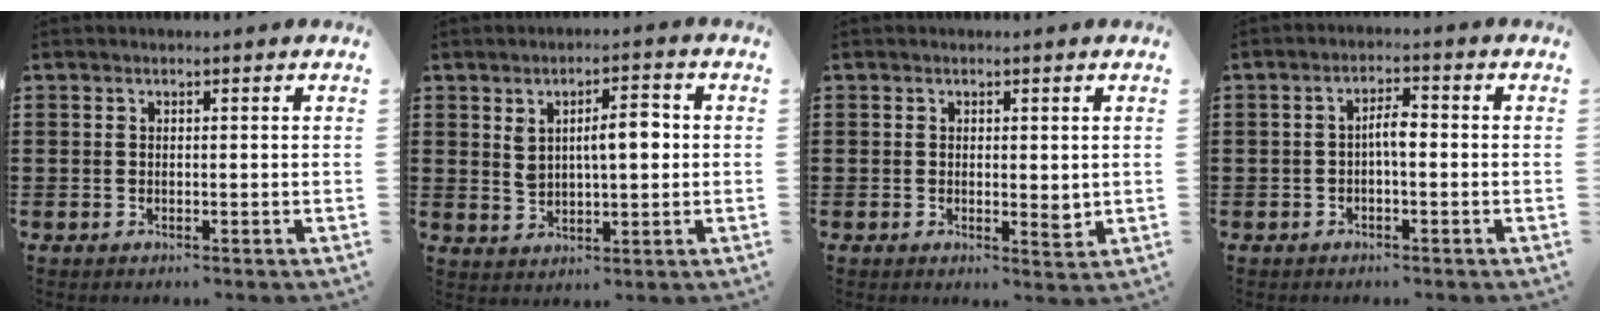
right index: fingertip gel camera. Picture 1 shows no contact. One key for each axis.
{"total": 5.6, "fx": 1.0, "fy": 2.3, "fz": 5.0, "tx": -0.092, "ty": 0.006, "tz": 0.014}
{"total": 1.9, "fx": 0.3, "fy": 1.0, "fz": 1.6, "tx": -0.022, "ty": -0.003, "tz": 0.005}
{"total": 2.8, "fx": -0.5, "fy": 0.8, "fz": 2.7, "tx": -0.050, "ty": 0.005, "tz": -0.012}